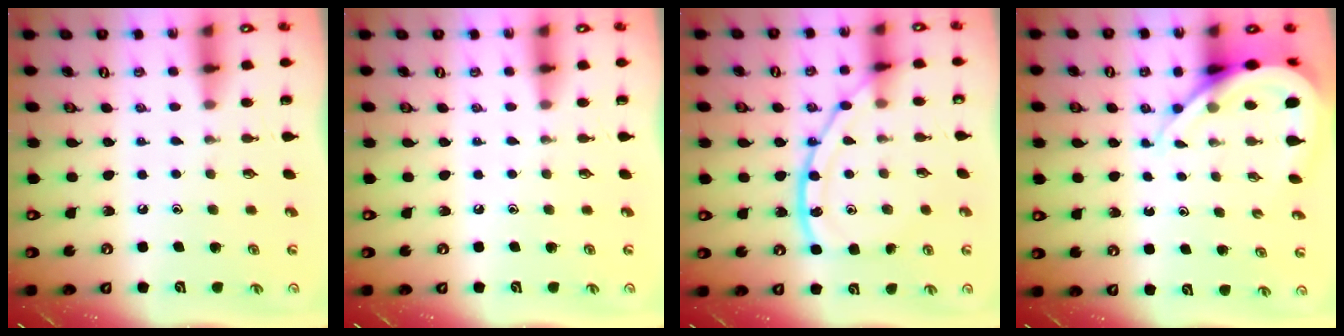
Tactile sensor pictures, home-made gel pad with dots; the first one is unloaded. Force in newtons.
{"total": 0.0}
{"total": 12.7, "press": 12.7, "slide": 0.2}
{"total": 9.7, "press": 9.6, "slide": 1.0}